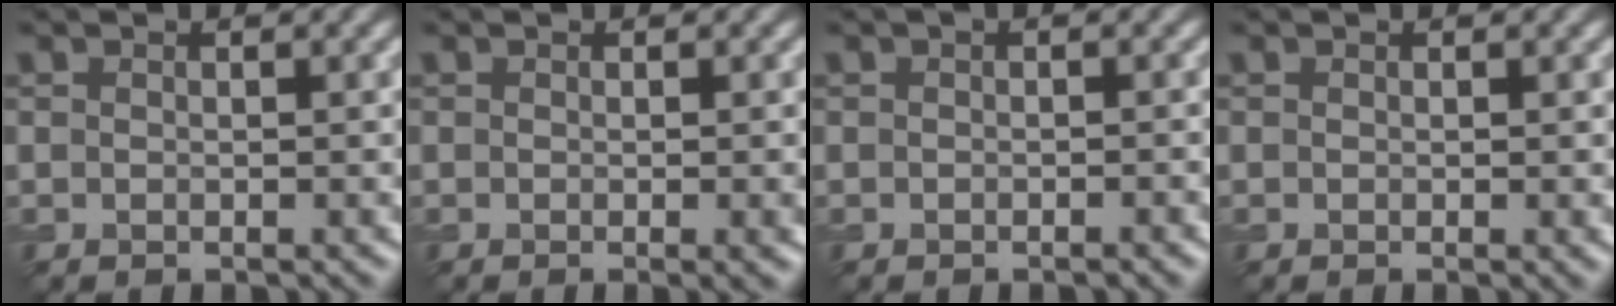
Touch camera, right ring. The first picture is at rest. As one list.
[{"total": 1.5, "force": [-0.3, 0.4, 1.4], "torque": [-0.015, -0.006, -0.005]}, {"total": 0.8, "force": [-0.4, 0.2, 0.6], "torque": [-0.009, -0.001, -0.007]}, {"total": 0.5, "force": [-0.1, 0.1, 0.5], "torque": [-0.005, -0.003, -0.002]}]